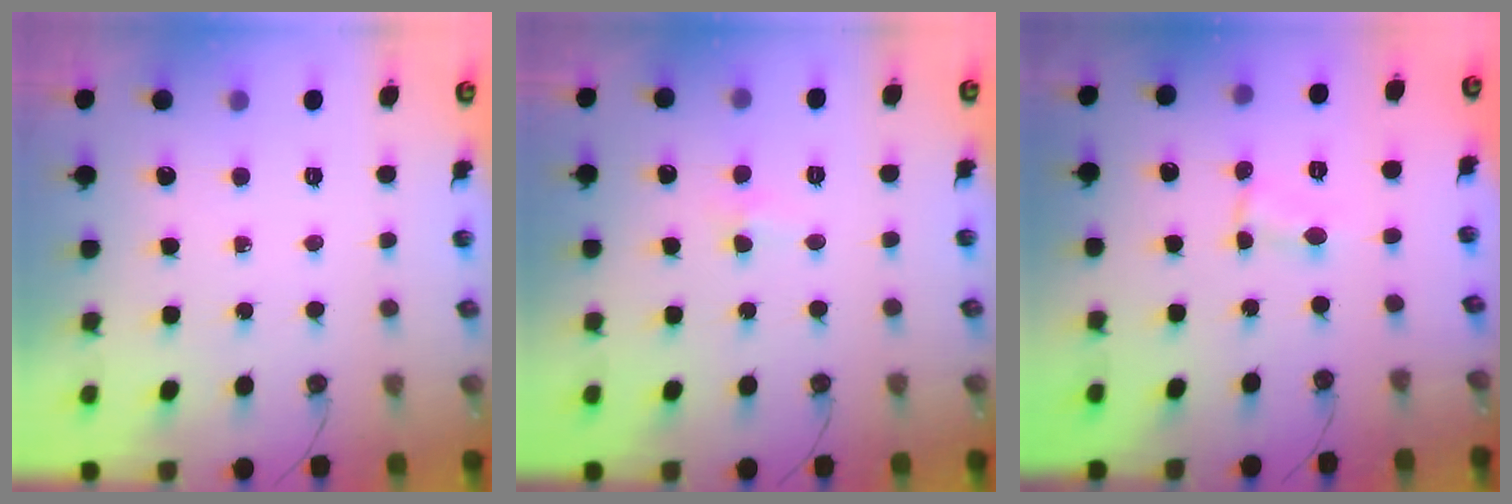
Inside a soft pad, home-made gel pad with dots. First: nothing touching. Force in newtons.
{"total": 3.3, "press": 3.2, "slide": 0.6}
{"total": 0.7, "press": 0.7, "slide": 0.1}